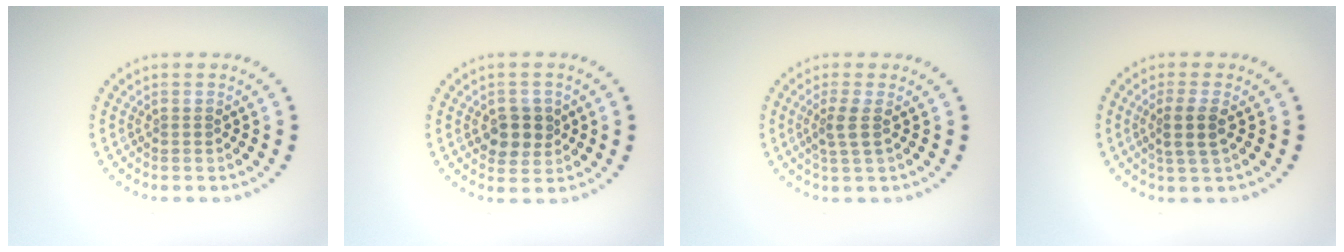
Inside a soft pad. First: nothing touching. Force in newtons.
{"total": 2.9, "press": 2.8, "slide": 0.8}
{"total": 1.9, "press": 1.5, "slide": 1.2}
{"total": 2.3, "press": 1.9, "slide": 1.3}